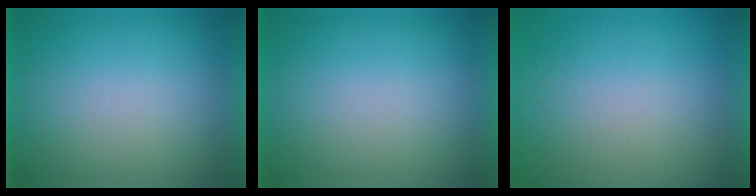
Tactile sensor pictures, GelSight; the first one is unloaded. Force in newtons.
{"total": 0.0}
{"total": 1.2}